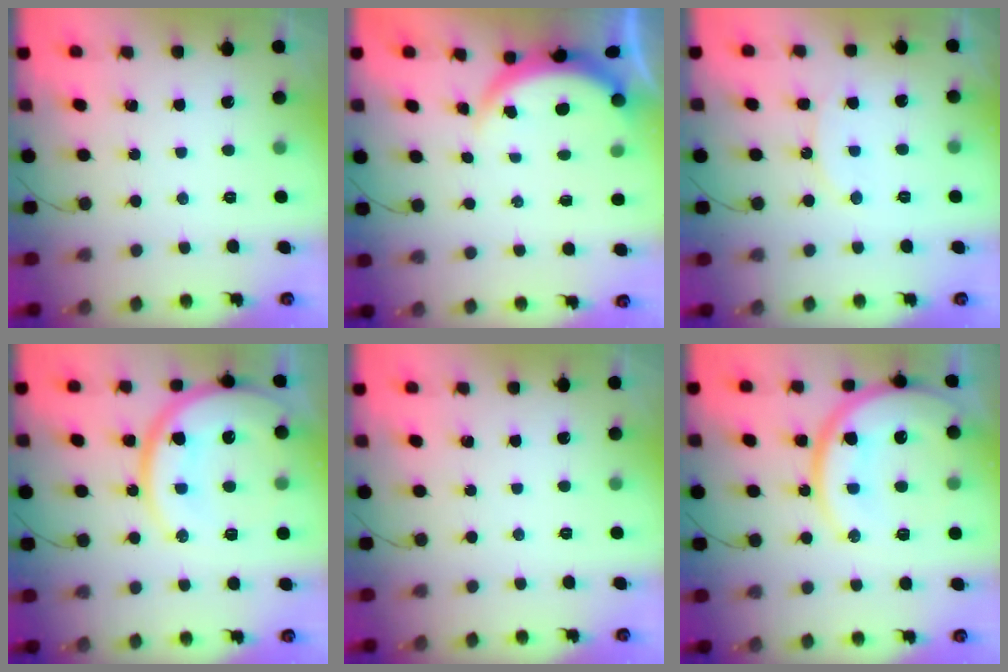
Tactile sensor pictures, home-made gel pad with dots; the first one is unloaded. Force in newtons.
{"total": 3.6, "press": 3.6, "slide": 0.6}
{"total": 8.9, "press": 8.8, "slide": 0.9}
{"total": 18.3, "press": 18.2, "slide": 1.9}
{"total": 0.0}
{"total": 18.3, "press": 18.2, "slide": 1.9}